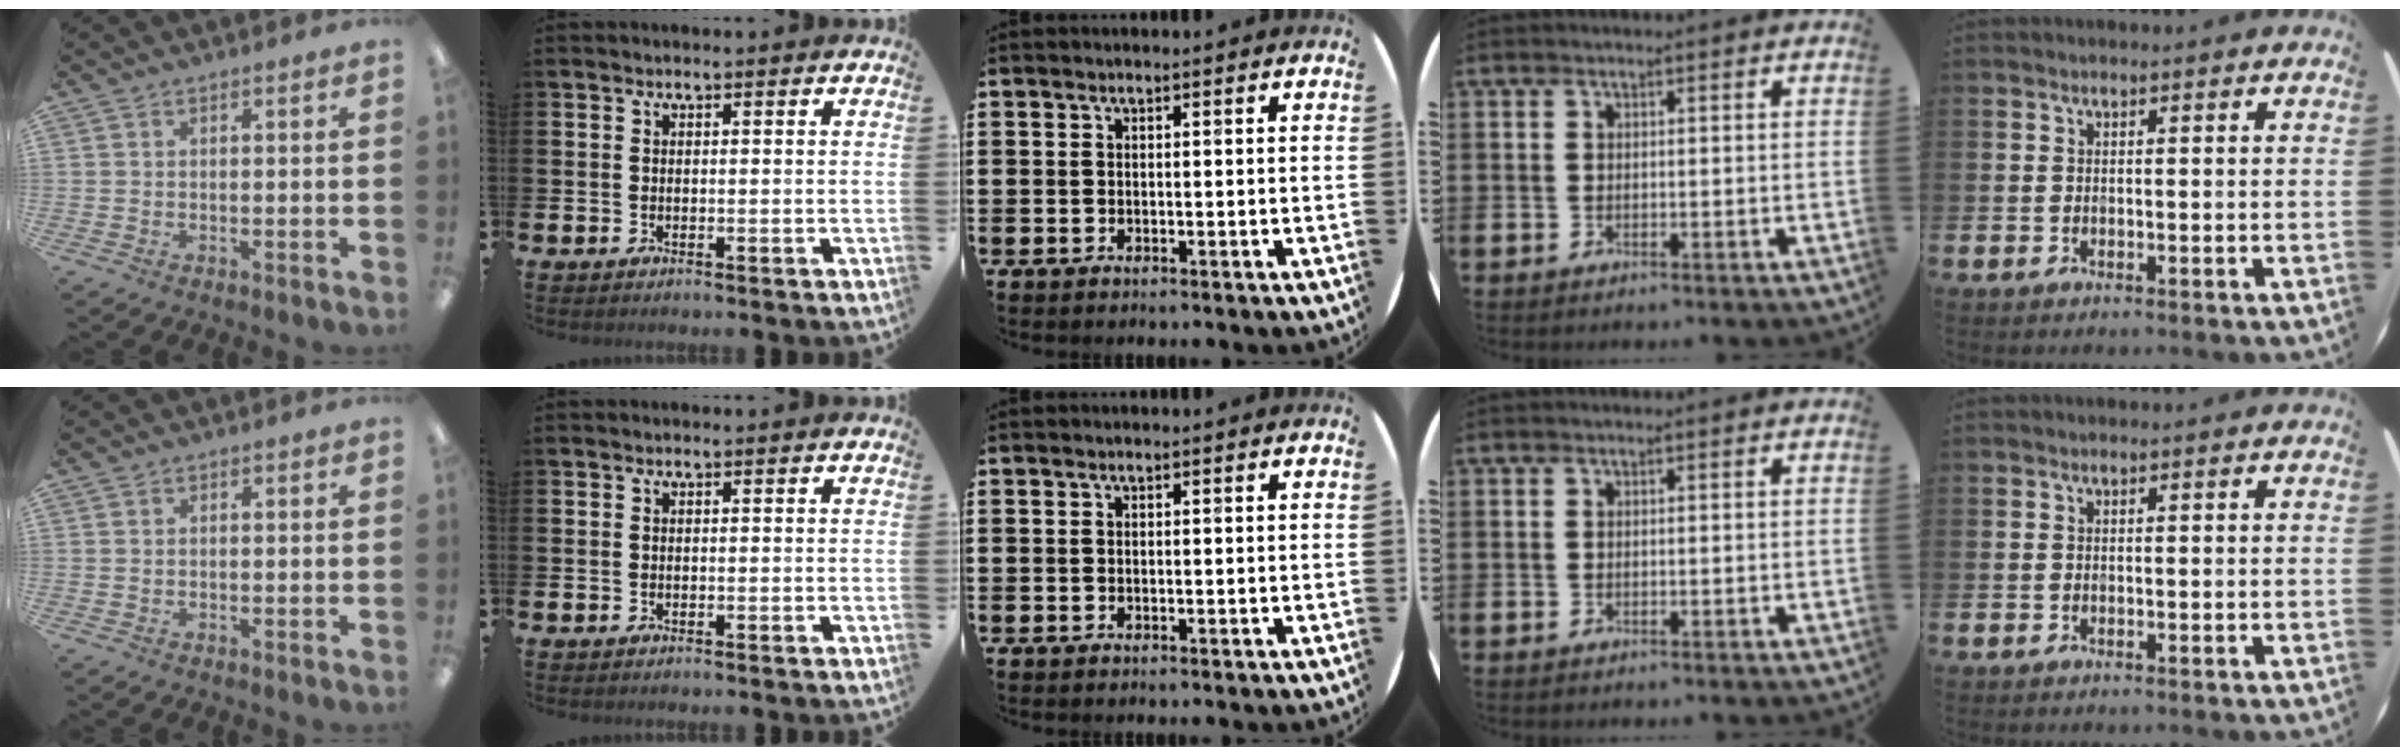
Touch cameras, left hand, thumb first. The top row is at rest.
{}